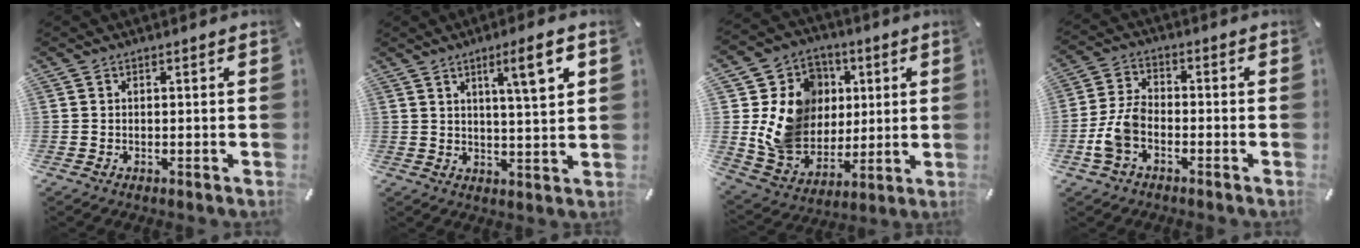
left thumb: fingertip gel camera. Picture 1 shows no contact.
{"total": 8.8, "force": [4.0, 1.1, 7.7], "torque": [-0.117, -0.014, 0.057]}
{"total": 17.3, "force": [2.2, 15.5, 7.2], "torque": [-0.131, -0.002, 0.057]}
{"total": 7.2, "force": [-3.0, 4.3, 5.0], "torque": [-0.112, 0.011, -0.058]}